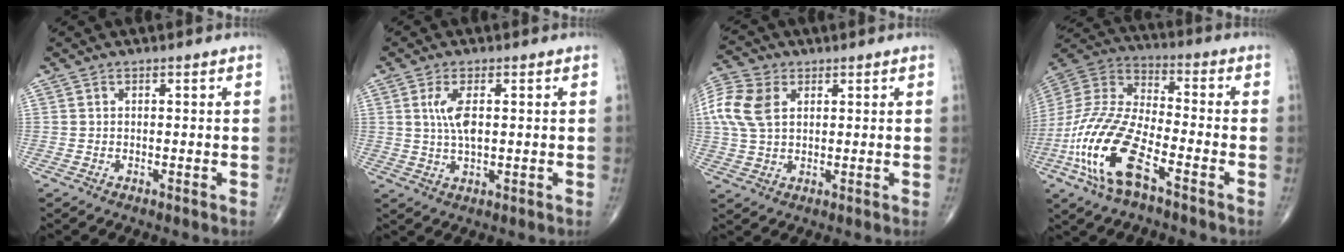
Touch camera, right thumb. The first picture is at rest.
{"total": 5.3, "force": [1.0, 2.1, 4.7], "torque": [-0.099, -0.003, 0.021]}
{"total": 9.6, "force": [2.4, 6.9, 6.2], "torque": [-0.129, 0.006, 0.044]}
{"total": 19.3, "force": [-8.5, 7.3, 15.7], "torque": [-0.344, 0.027, -0.164]}